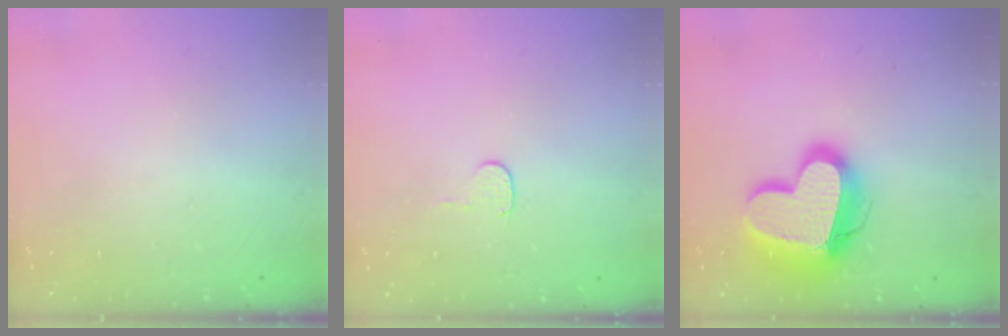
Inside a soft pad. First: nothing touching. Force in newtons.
{"total": 4.0, "press": 4.0, "slide": 0.4}
{"total": 19.4, "press": 19.3, "slide": 1.7}